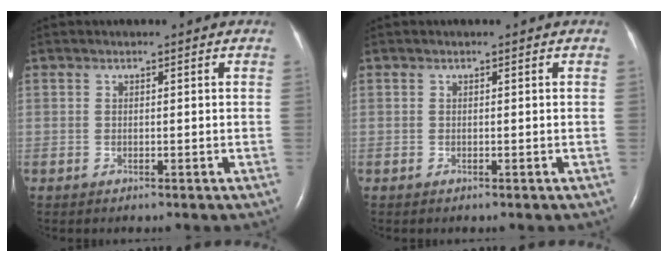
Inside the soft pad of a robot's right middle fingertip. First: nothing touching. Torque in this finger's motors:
{"motor_torque": [0.07, -0.40, 0.00, 0.00]}